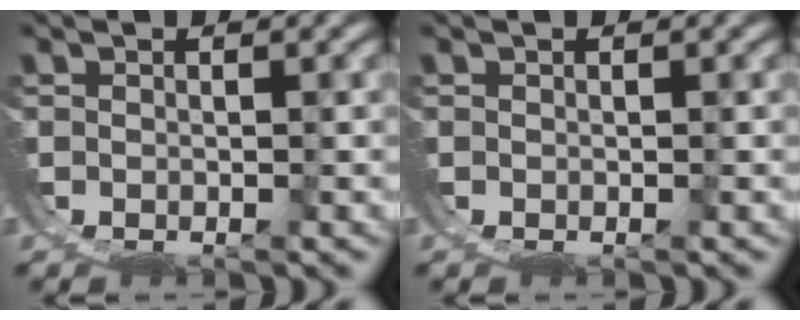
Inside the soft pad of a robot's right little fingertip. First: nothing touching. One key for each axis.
{"total": 0.0}